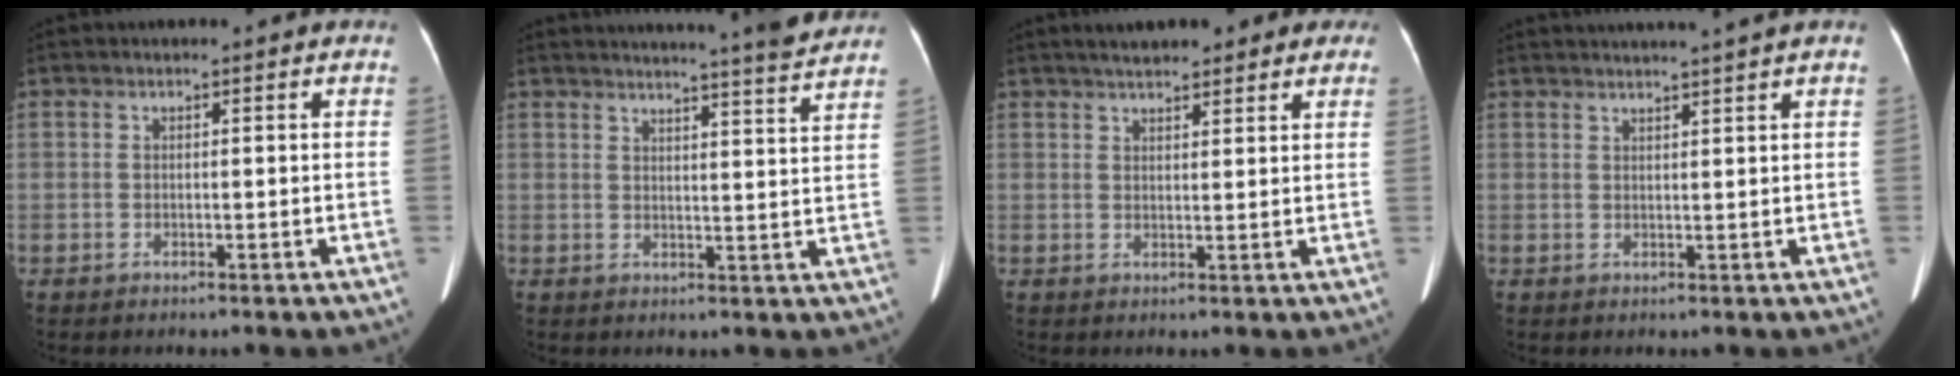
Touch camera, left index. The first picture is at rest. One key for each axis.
{"total": 13.1, "fx": 12.3, "fy": -1.4, "fz": 4.5, "tx": -0.072, "ty": -0.033, "tz": 0.141}
{"total": 8.4, "fx": 6.8, "fy": 2.3, "fz": 4.4, "tx": -0.049, "ty": 0.023, "tz": 0.090}
{"total": 6.8, "fx": 6.0, "fy": -1.4, "fz": 2.8, "tx": -0.032, "ty": 0.017, "tz": 0.072}